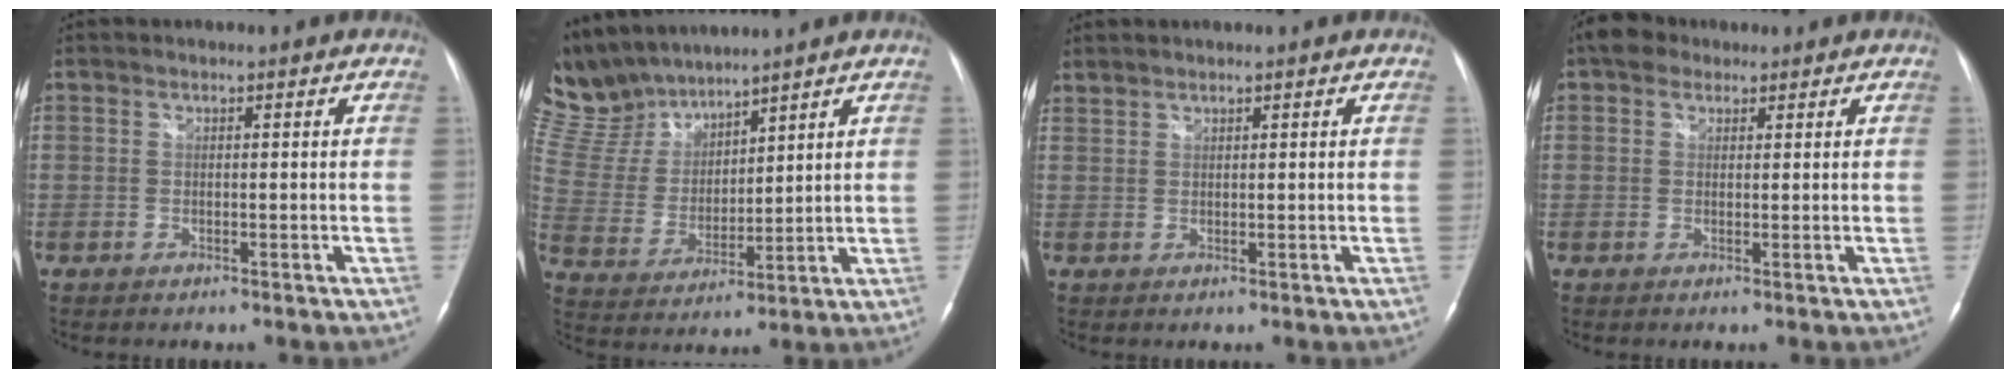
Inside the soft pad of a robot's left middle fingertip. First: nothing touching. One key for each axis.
{"total": 12.3, "fx": 11.6, "fy": 2.8, "fz": 2.8, "tx": -0.079, "ty": 0.014, "tz": 0.248}
{"total": 1.3, "fx": 1.3, "fy": 0.0, "fz": 0.1, "tx": -0.011, "ty": 0.011, "tz": 0.032}
{"total": 3.3, "fx": 2.0, "fy": 2.3, "fz": 1.2, "tx": -0.023, "ty": 0.022, "tz": 0.033}